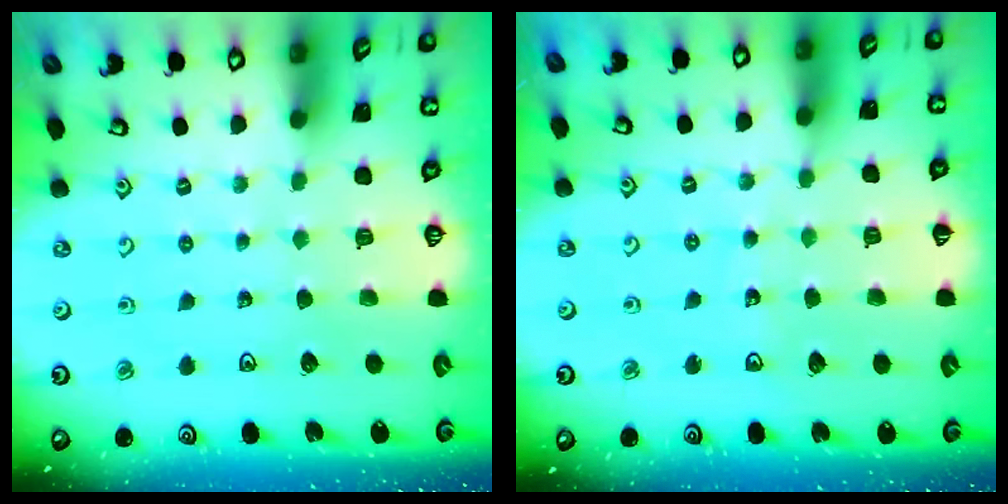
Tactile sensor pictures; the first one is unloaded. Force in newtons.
{"total": 6.2, "press": 5.8, "slide": 2.2}